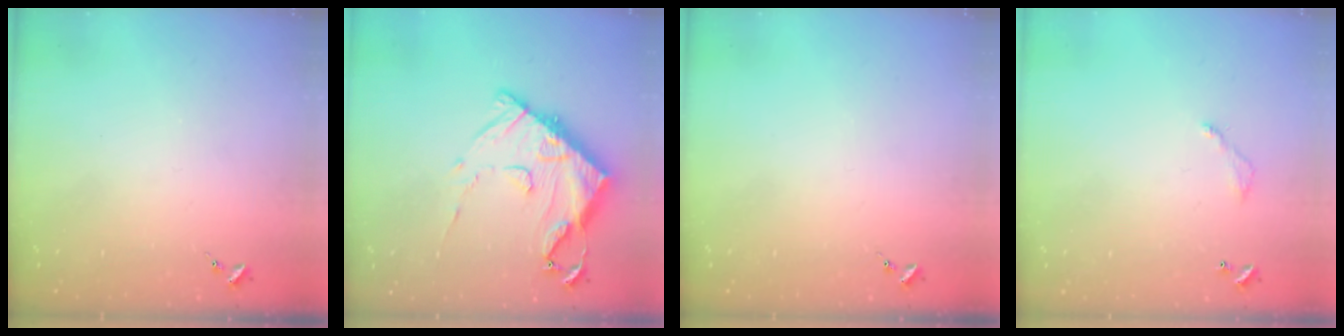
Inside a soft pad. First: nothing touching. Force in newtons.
{"total": 16.0, "press": 16.0, "slide": 1.2}
{"total": 0.0}
{"total": 3.8, "press": 3.8, "slide": 0.2}